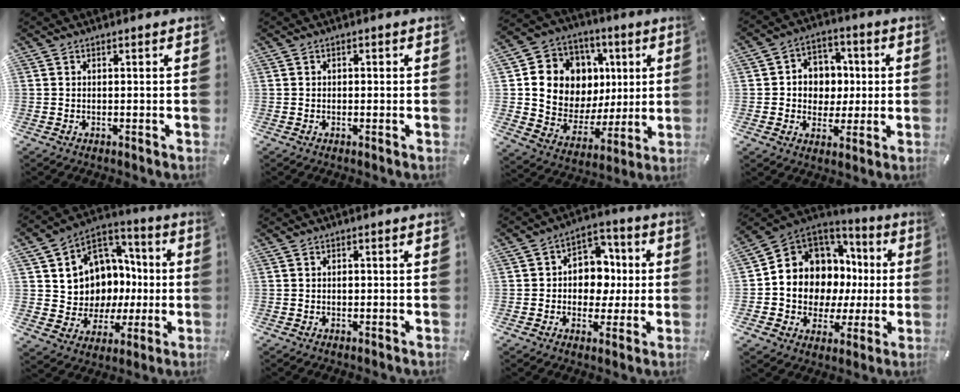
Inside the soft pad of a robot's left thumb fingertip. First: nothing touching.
{"total": 0.7, "force": [-0.2, 0.6, 0.3], "torque": [-0.004, 0.003, -0.005]}
{"total": 12.4, "force": [3.3, 11.3, 3.8], "torque": [-0.061, -0.037, 0.074]}
{"total": 8.3, "force": [-0.2, 8.0, 2.4], "torque": [-0.034, 0.004, -0.003]}
{"total": 10.4, "force": [1.4, 10.3, 0.8], "torque": [-0.011, -0.042, 0.046]}
{"total": 0.9, "force": [0.0, 0.7, 0.6], "torque": [-0.012, 0.002, -0.002]}
{"total": 9.0, "force": [-0.6, 8.1, 3.8], "torque": [-0.053, 0.011, -0.009]}
{"total": 10.1, "force": [2.6, 9.4, 2.7], "torque": [-0.059, -0.059, 0.062]}